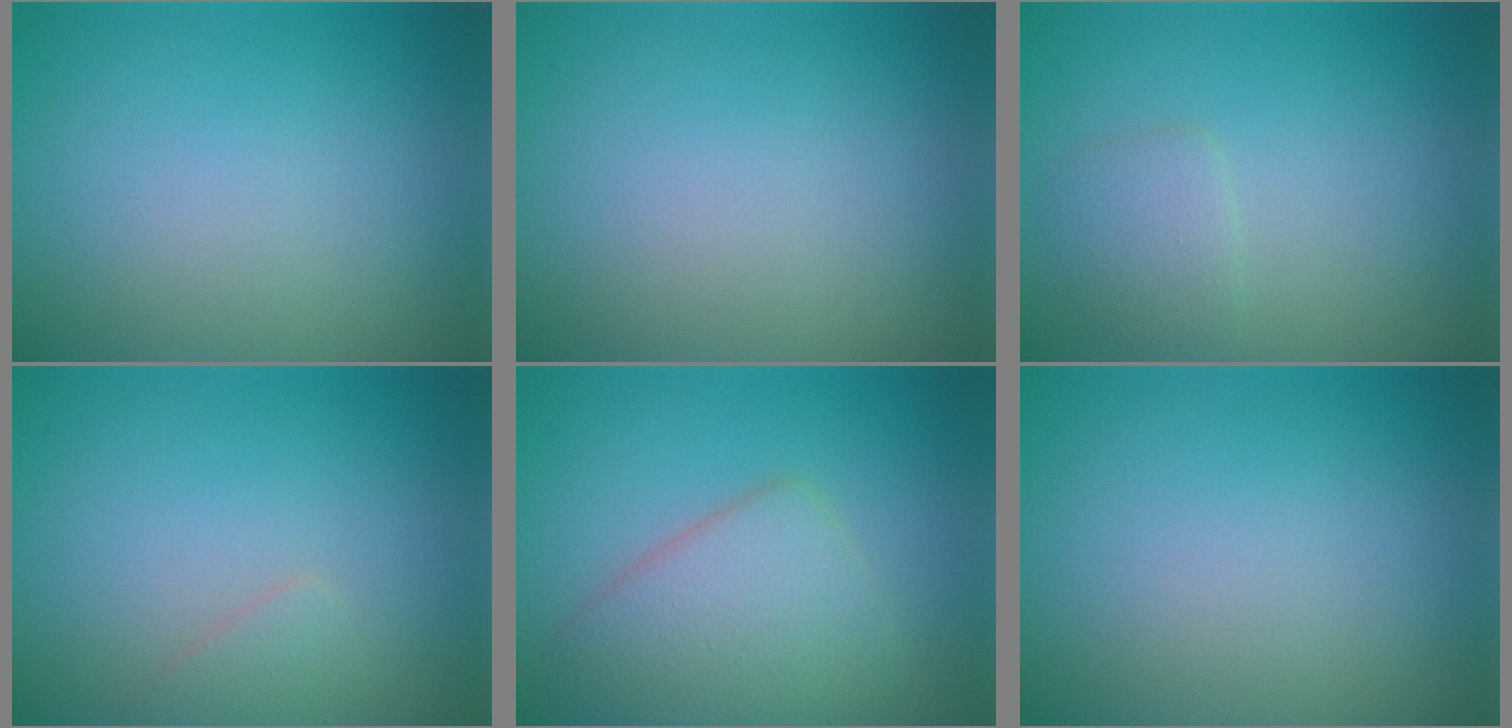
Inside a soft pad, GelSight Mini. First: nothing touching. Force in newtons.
{"total": 0.0}
{"total": 1.7, "press": 1.7, "slide": 0.0}
{"total": 1.1, "press": 1.1, "slide": 0.1}
{"total": 4.8, "press": 4.8, "slide": 0.1}
{"total": 0.0}